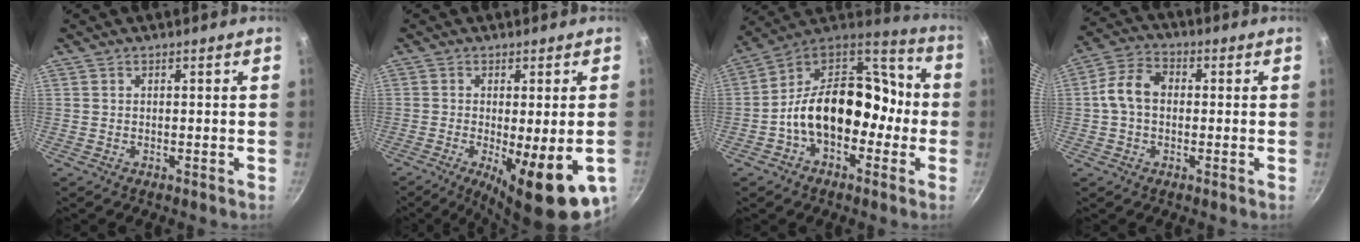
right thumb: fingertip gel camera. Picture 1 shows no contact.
{"total": 16.3, "force": [-6.2, 5.1, 14.2], "torque": [-0.170, -0.018, -0.076]}
{"total": 20.4, "force": [-2.9, 13.0, 15.5], "torque": [-0.213, 0.063, -0.052]}
{"total": 7.9, "force": [0.0, 5.7, 5.4], "torque": [-0.099, 0.027, -0.009]}